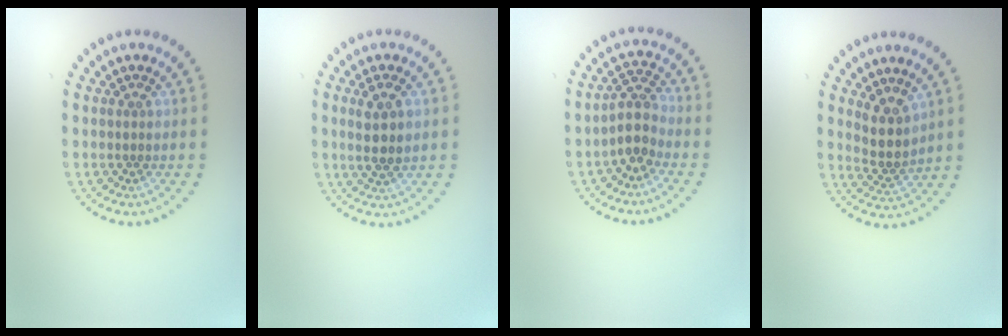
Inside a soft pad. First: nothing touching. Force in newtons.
{"total": 2.9, "press": 2.8, "slide": 0.9}
{"total": 2.8, "press": 2.3, "slide": 1.6}
{"total": 2.9, "press": 2.3, "slide": 1.7}